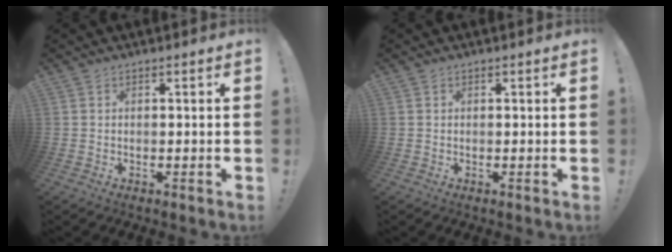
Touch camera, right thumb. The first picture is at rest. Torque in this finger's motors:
{"motor_torque": [-0.41, -0.25, 0.03, 0.31, -0.09]}